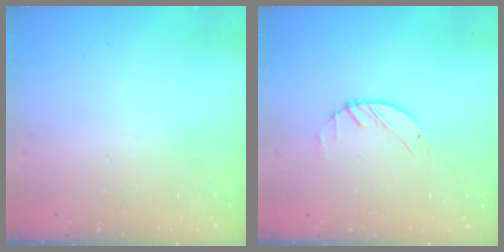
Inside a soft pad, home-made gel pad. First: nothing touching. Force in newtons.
{"total": 1.2, "press": 1.2, "slide": 0.2}